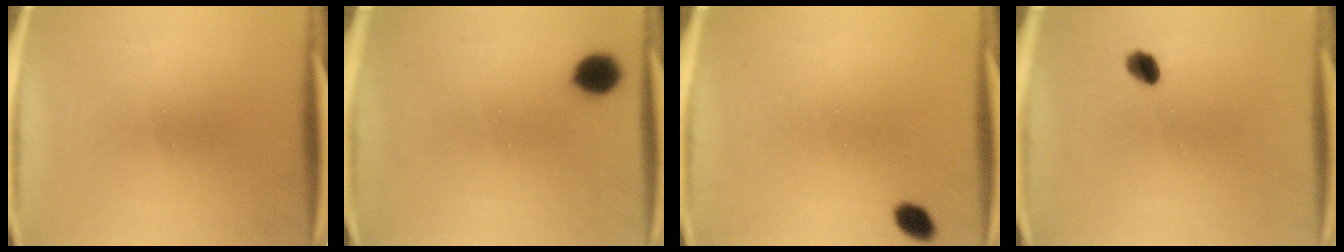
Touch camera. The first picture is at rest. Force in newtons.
{"total": 6.2}
{"total": 2.7}
{"total": 2.8}